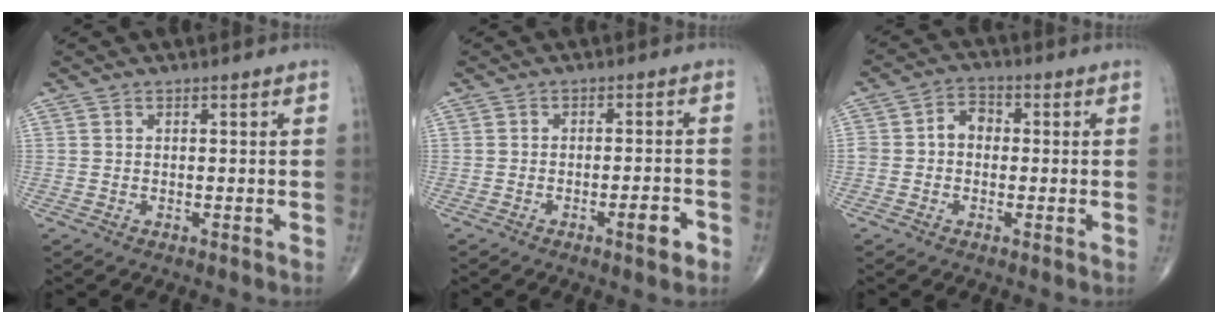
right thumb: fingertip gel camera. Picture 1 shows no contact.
{"total": 4.3, "force": [-2.2, 1.0, 3.5], "torque": [-0.048, 0.010, -0.032]}
{"total": 4.7, "force": [-0.2, 3.7, 2.9], "torque": [-0.032, 0.021, -0.013]}